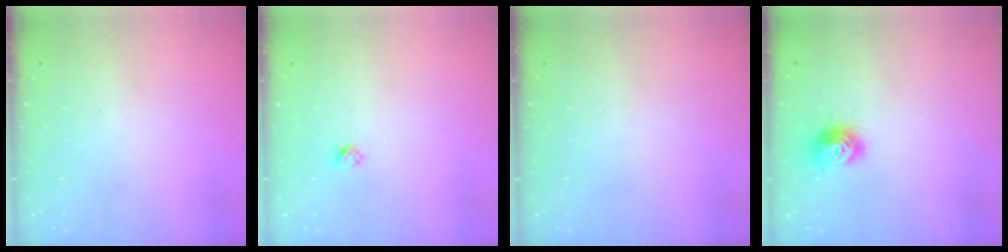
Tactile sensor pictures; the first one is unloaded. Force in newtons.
{"total": 2.4, "press": 2.4, "slide": 0.2}
{"total": 0.0}
{"total": 9.5, "press": 9.5, "slide": 0.4}